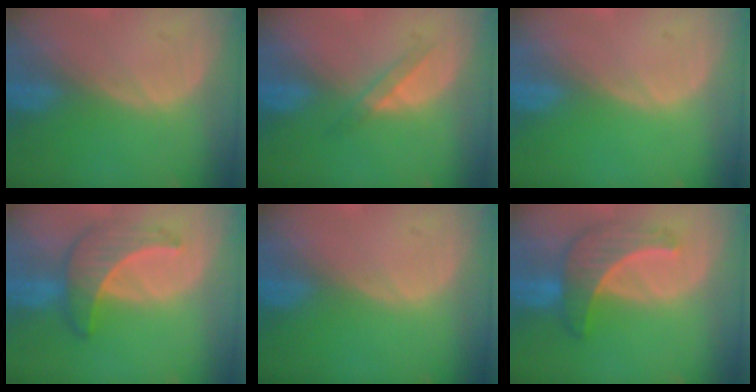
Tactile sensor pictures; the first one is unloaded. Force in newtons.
{"total": 2.6, "press": 2.4, "slide": 1.0}
{"total": 0.0}
{"total": 6.5, "press": 6.4, "slide": 1.2}
{"total": 0.0}
{"total": 6.9, "press": 6.8, "slide": 1.0}